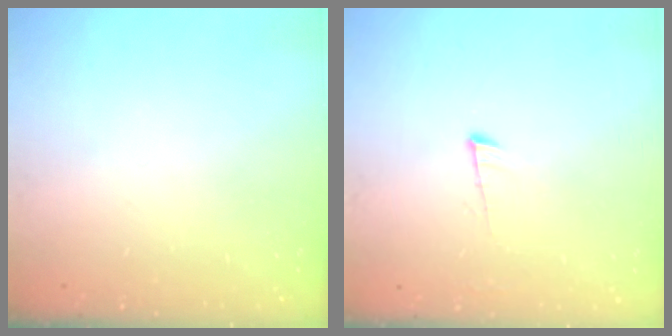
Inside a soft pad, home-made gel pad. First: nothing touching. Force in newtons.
{"total": 6.1, "press": 6.1, "slide": 0.6}